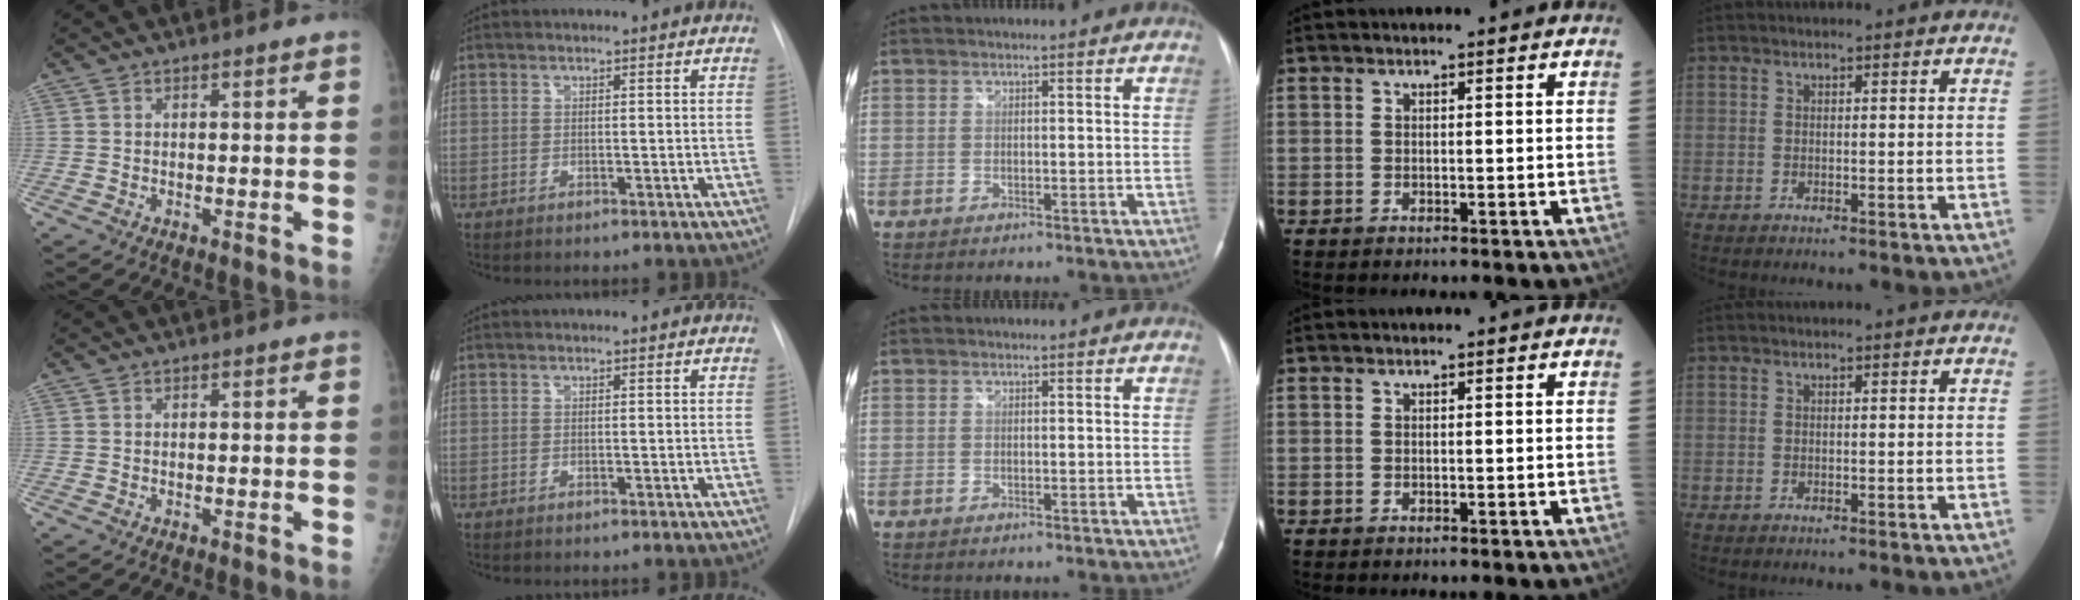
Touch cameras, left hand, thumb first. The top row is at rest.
{}